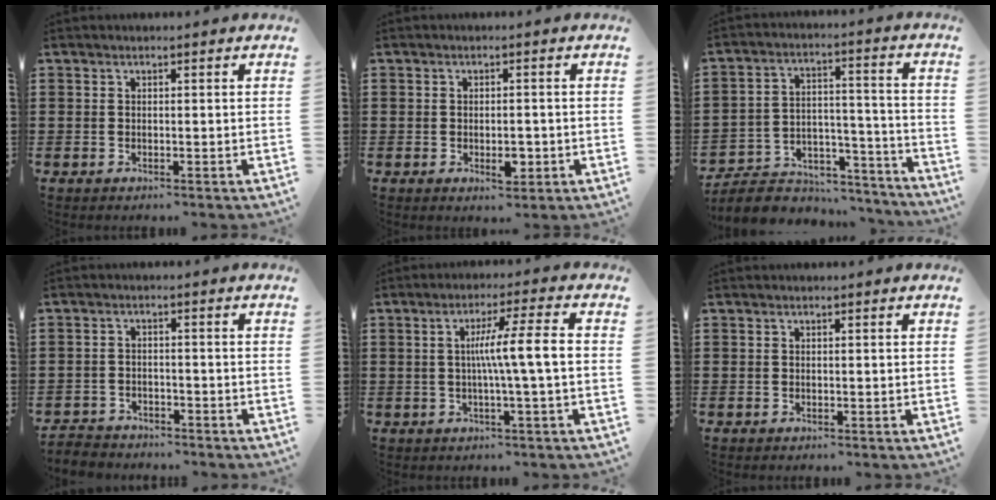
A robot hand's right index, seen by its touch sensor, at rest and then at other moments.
{"total": 3.4, "force": [-1.0, 1.7, 2.8], "torque": [-0.040, 0.000, -0.019]}
{"total": 6.6, "force": [-6.0, 2.4, 1.3], "torque": [-0.032, 0.017, -0.120]}
{"total": 2.5, "force": [-2.4, 0.5, -0.2], "torque": [-0.005, 0.001, -0.054]}
{"total": 7.1, "force": [-0.2, -0.5, 7.1], "torque": [-0.129, -0.001, -0.013]}
{"total": 0.0}